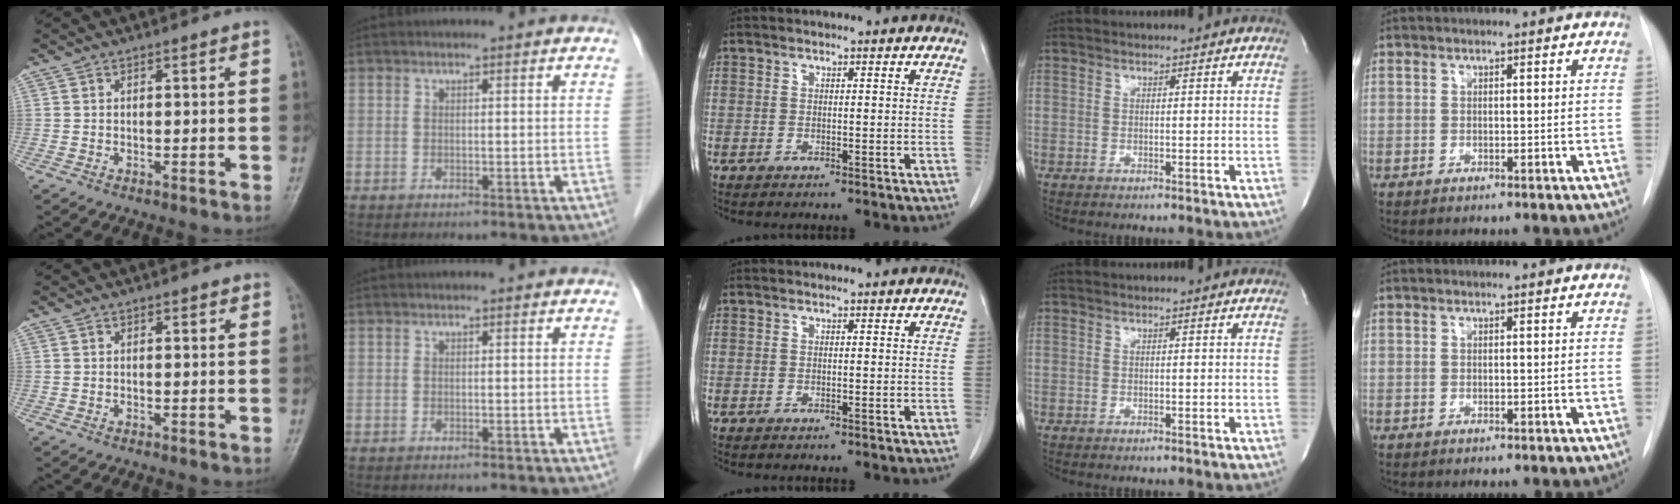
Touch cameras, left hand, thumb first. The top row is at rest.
{"thumb": {"total": 1.0, "force": [0.5, 0.7, 0.5], "torque": [0.003, 0.001, 0.002]}}